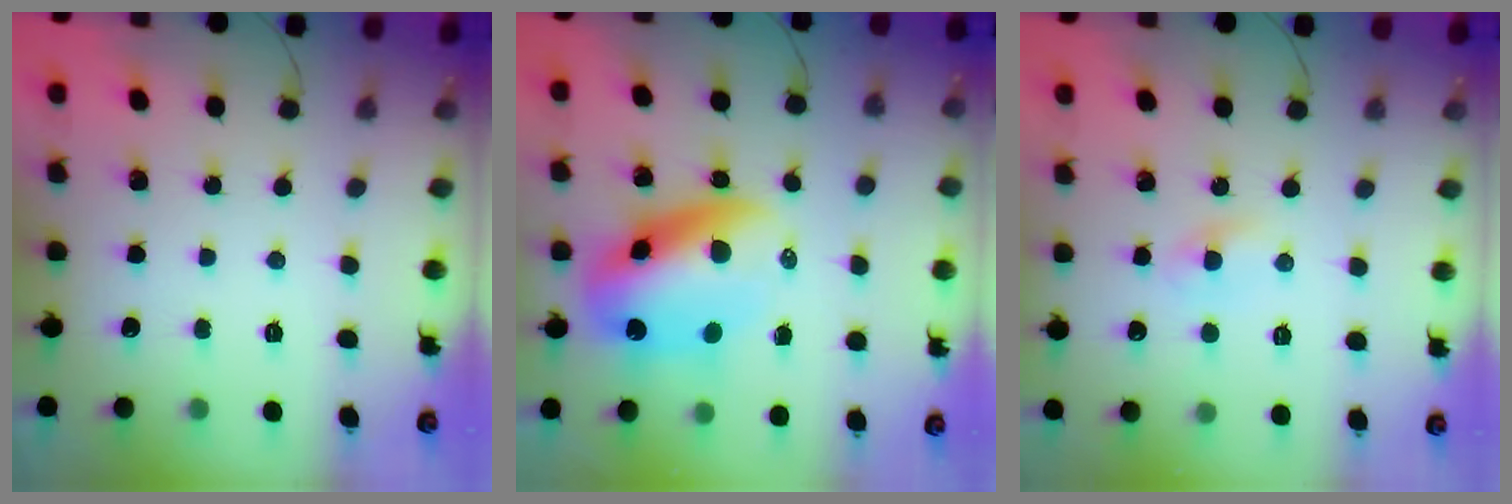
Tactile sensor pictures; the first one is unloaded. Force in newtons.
{"total": 15.3, "press": 14.8, "slide": 3.7}
{"total": 1.8, "press": 1.5, "slide": 0.9}